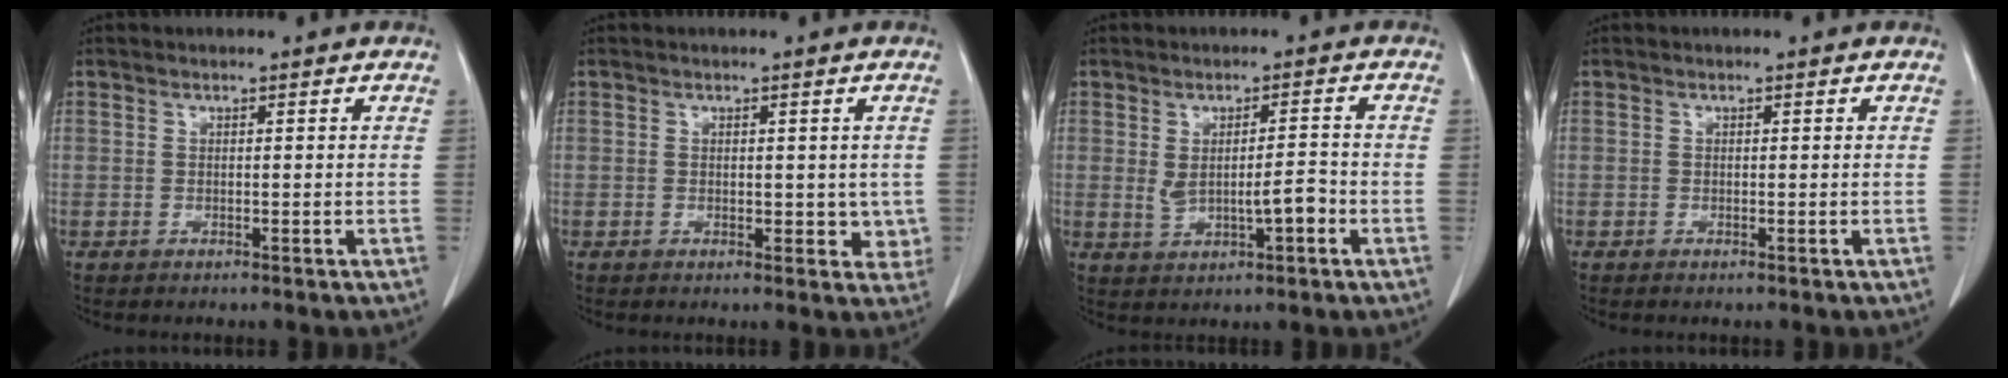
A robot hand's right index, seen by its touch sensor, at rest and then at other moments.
{"total": 3.2, "force": [0.1, 2.2, 2.4], "torque": [-0.010, -0.003, 0.002]}
{"total": 4.8, "force": [-0.6, 1.3, 4.6], "torque": [-0.079, 0.005, 0.000]}
{"total": 0.0}